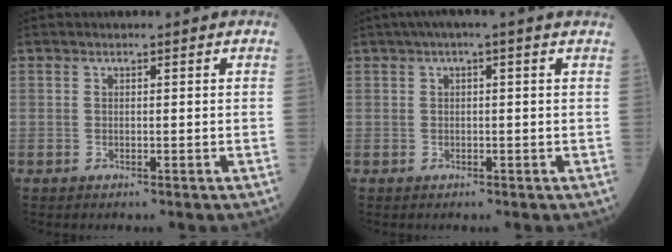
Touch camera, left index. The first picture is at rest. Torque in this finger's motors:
{"motor_torque": [-0.08, -0.30, 0.06, 0.06]}